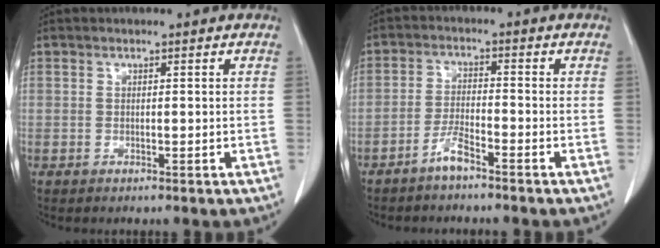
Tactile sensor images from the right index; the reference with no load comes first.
{"total": 3.6, "force": [-2.8, 0.3, 2.1], "torque": [-0.047, 0.002, -0.056]}